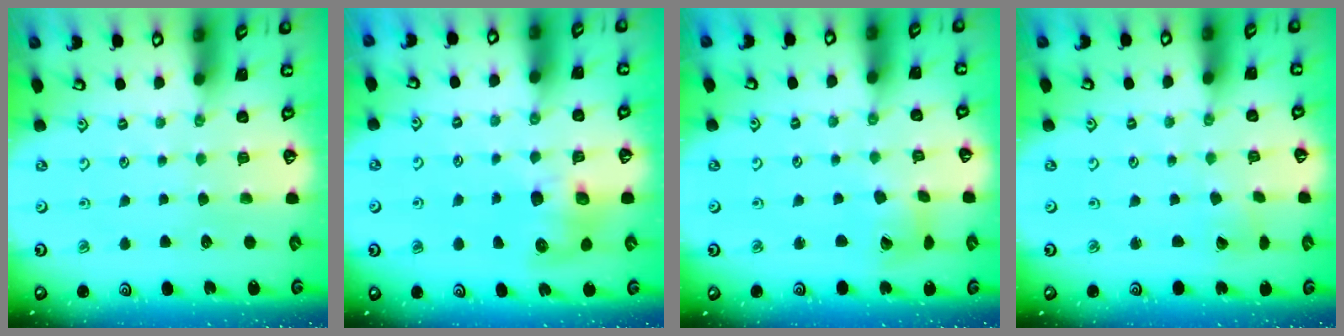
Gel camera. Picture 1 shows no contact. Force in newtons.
{"total": 7.5, "press": 7.4, "slide": 1.0}
{"total": 5.8, "press": 5.7, "slide": 0.7}
{"total": 1.7, "press": 1.7, "slide": 0.3}